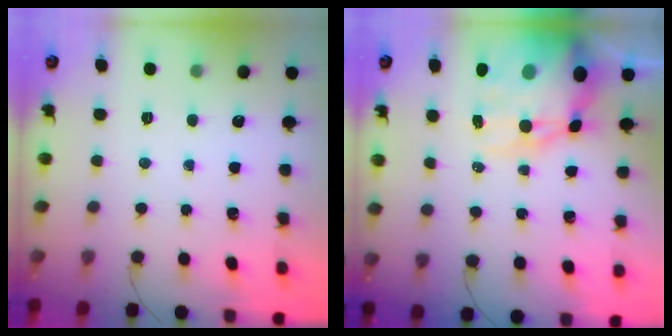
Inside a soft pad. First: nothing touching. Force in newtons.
{"total": 17.6, "press": 17.1, "slide": 4.1}